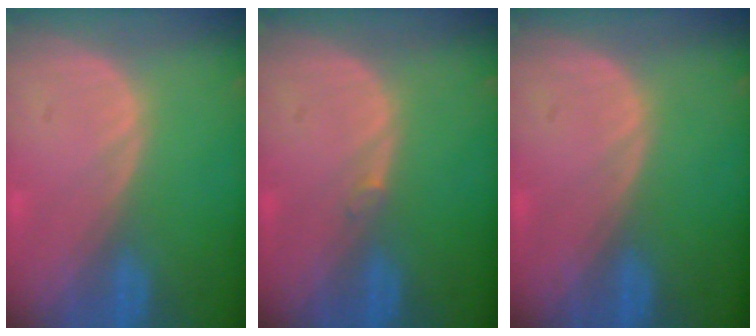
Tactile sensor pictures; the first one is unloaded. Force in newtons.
{"total": 0.6, "press": 0.5, "slide": 0.3}
{"total": 0.0}